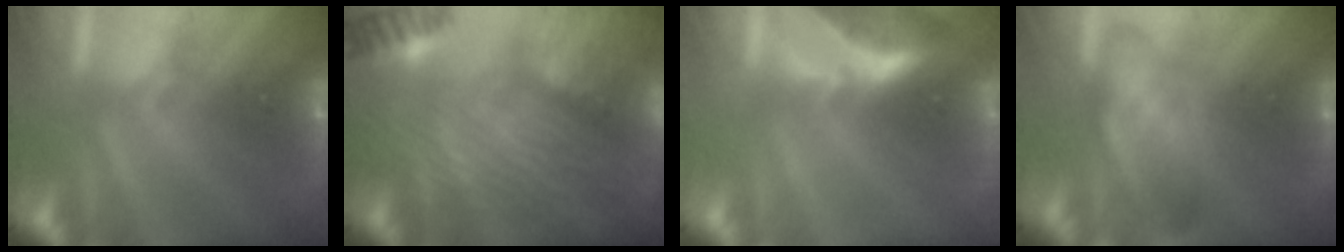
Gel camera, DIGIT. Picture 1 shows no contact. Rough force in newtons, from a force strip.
{"total": 9.6}
{"total": 1.8}
{"total": 6.9}